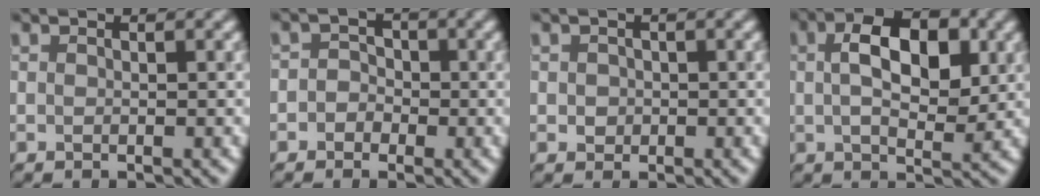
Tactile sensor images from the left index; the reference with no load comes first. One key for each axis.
{"total": 1.7, "fx": -0.8, "fy": 1.5, "fz": 0.4, "tx": 0.028, "ty": 0.005, "tz": -0.029}
{"total": 1.0, "fx": 0.1, "fy": 0.9, "fz": 0.4, "tx": -0.005, "ty": -0.001, "tz": 0.000}
{"total": 6.3, "fx": 1.1, "fy": 3.2, "fz": 5.4, "tx": -0.086, "ty": 0.004, "tz": 0.019}